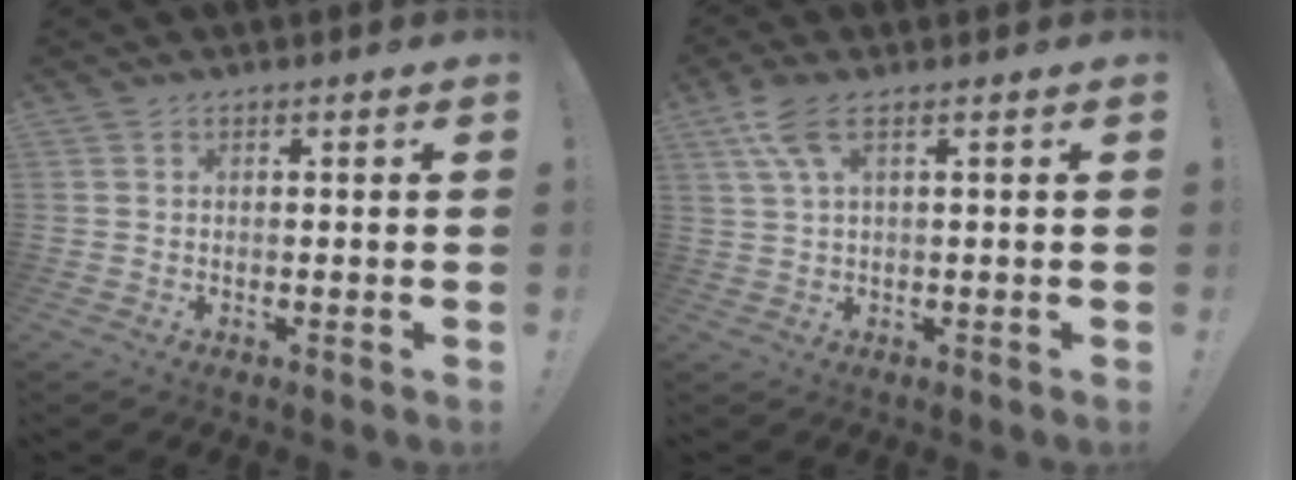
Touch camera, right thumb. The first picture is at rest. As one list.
[{"total": 6.4, "force": [3.3, 1.9, 5.2], "torque": [-0.096, -0.007, 0.060]}]